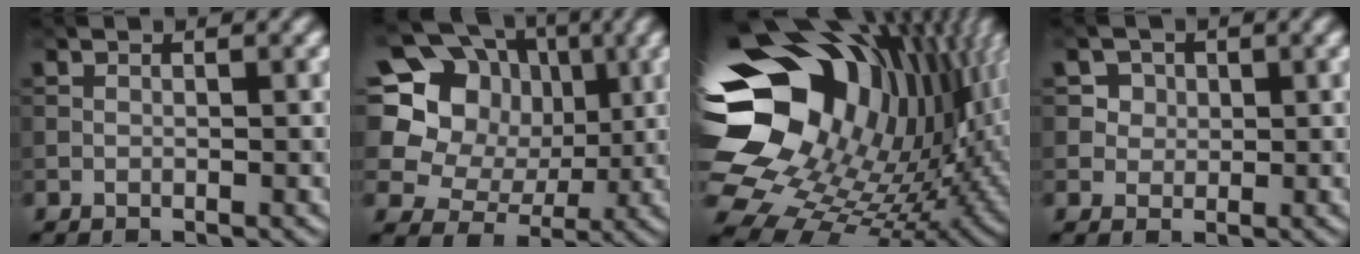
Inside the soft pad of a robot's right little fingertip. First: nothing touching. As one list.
[{"total": 13.7, "force": [3.7, 11.7, 6.0], "torque": [-0.158, 0.043, 0.055]}, {"total": 19.8, "force": [4.0, 13.6, 13.8], "torque": [-0.264, -0.017, 0.096]}, {"total": 2.8, "force": [1.2, 2.4, 0.9], "torque": [-0.030, 0.002, 0.029]}]